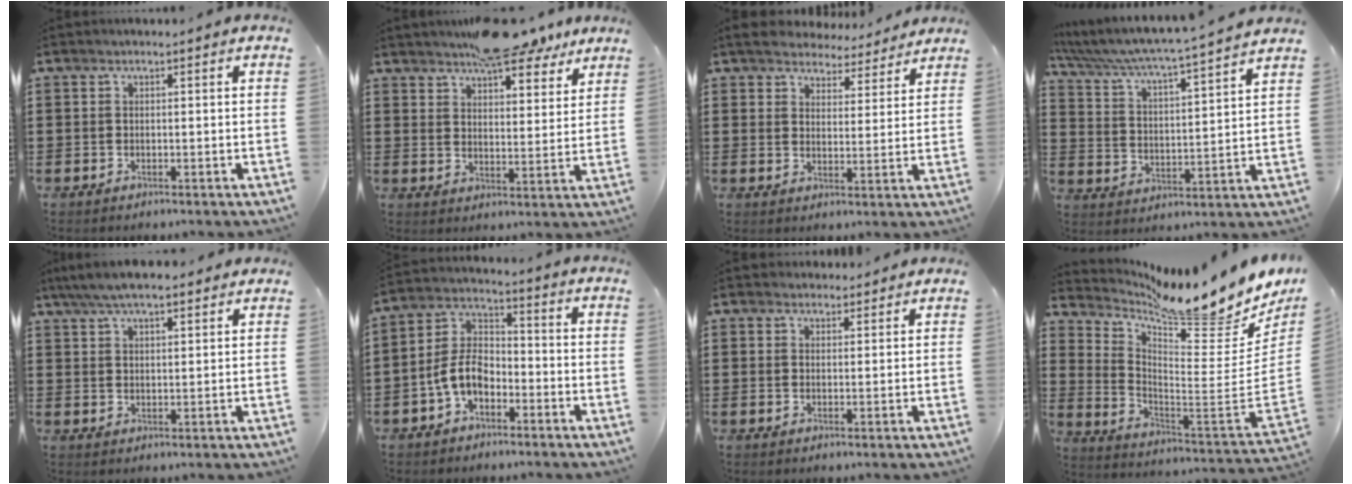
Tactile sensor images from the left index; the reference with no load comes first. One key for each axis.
{"total": 8.8, "fx": 7.7, "fy": 2.2, "fz": 3.6, "tx": -0.068, "ty": -0.024, "tz": 0.141}
{"total": 5.3, "fx": 5.2, "fy": 0.9, "fz": 0.5, "tx": -0.027, "ty": -0.030, "tz": 0.092}
{"total": 4.9, "fx": 4.5, "fy": -0.7, "fz": 1.9, "tx": -0.061, "ty": -0.041, "tz": 0.066}
{"total": 5.5, "fx": 4.6, "fy": 1.1, "fz": 2.8, "tx": -0.064, "ty": -0.004, "tz": 0.084}
{"total": 6.5, "fx": -3.4, "fy": 3.7, "fz": 4.1, "tx": -0.108, "ty": 0.005, "tz": -0.076}
{"total": 2.3, "fx": 2.2, "fy": 0.8, "fz": 0.0, "tx": -0.006, "ty": 0.002, "tz": 0.043}
{"total": 11.3, "fx": 9.9, "fy": 1.5, "fz": 5.2, "tx": -0.094, "ty": -0.097, "tz": 0.158}